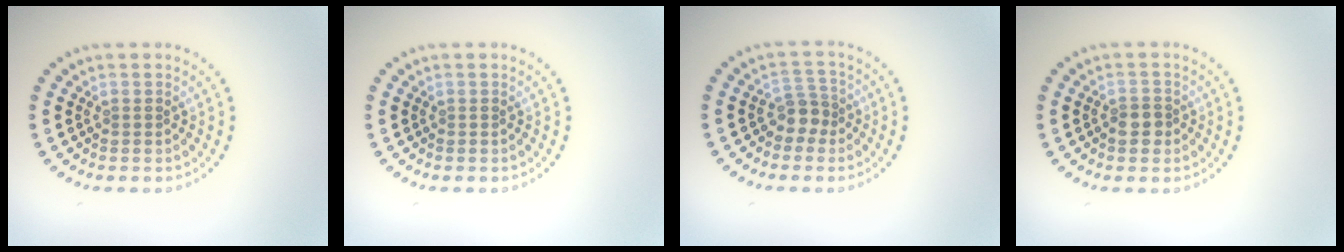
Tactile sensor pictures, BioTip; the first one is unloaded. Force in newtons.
{"total": 0.0}
{"total": 2.1, "press": 1.7, "slide": 1.3}
{"total": 1.8, "press": 1.7, "slide": 0.7}